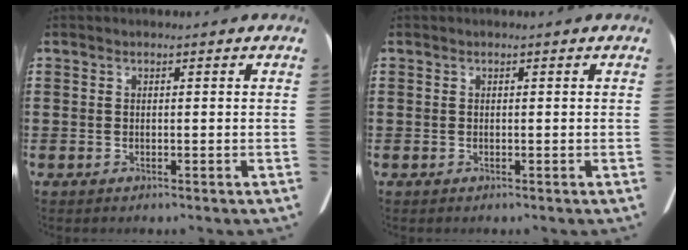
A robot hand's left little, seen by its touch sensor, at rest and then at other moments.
{"total": 0.0}